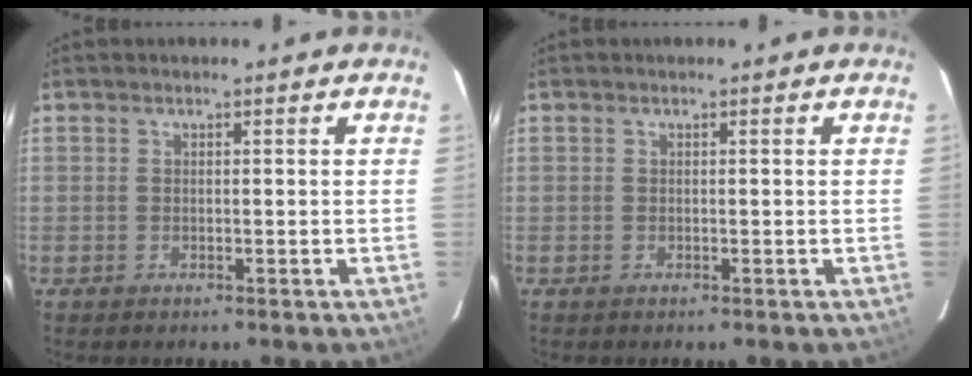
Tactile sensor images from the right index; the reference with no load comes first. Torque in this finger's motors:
{"motor_torque": [0.00, 0.00, 0.00, 0.00]}